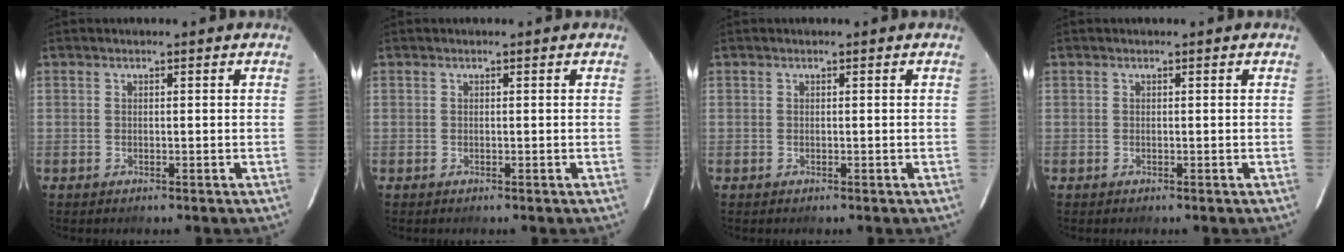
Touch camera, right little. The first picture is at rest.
{"total": 0.0}
{"total": 0.0}
{"total": 0.0}